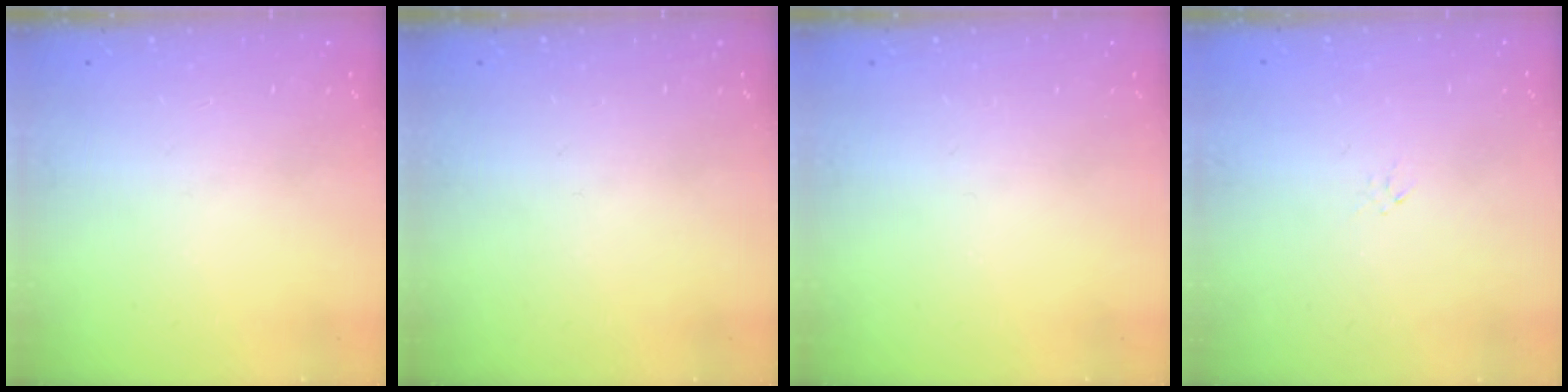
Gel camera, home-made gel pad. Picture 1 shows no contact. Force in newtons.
{"total": 0.0}
{"total": 0.0}
{"total": 0.0}